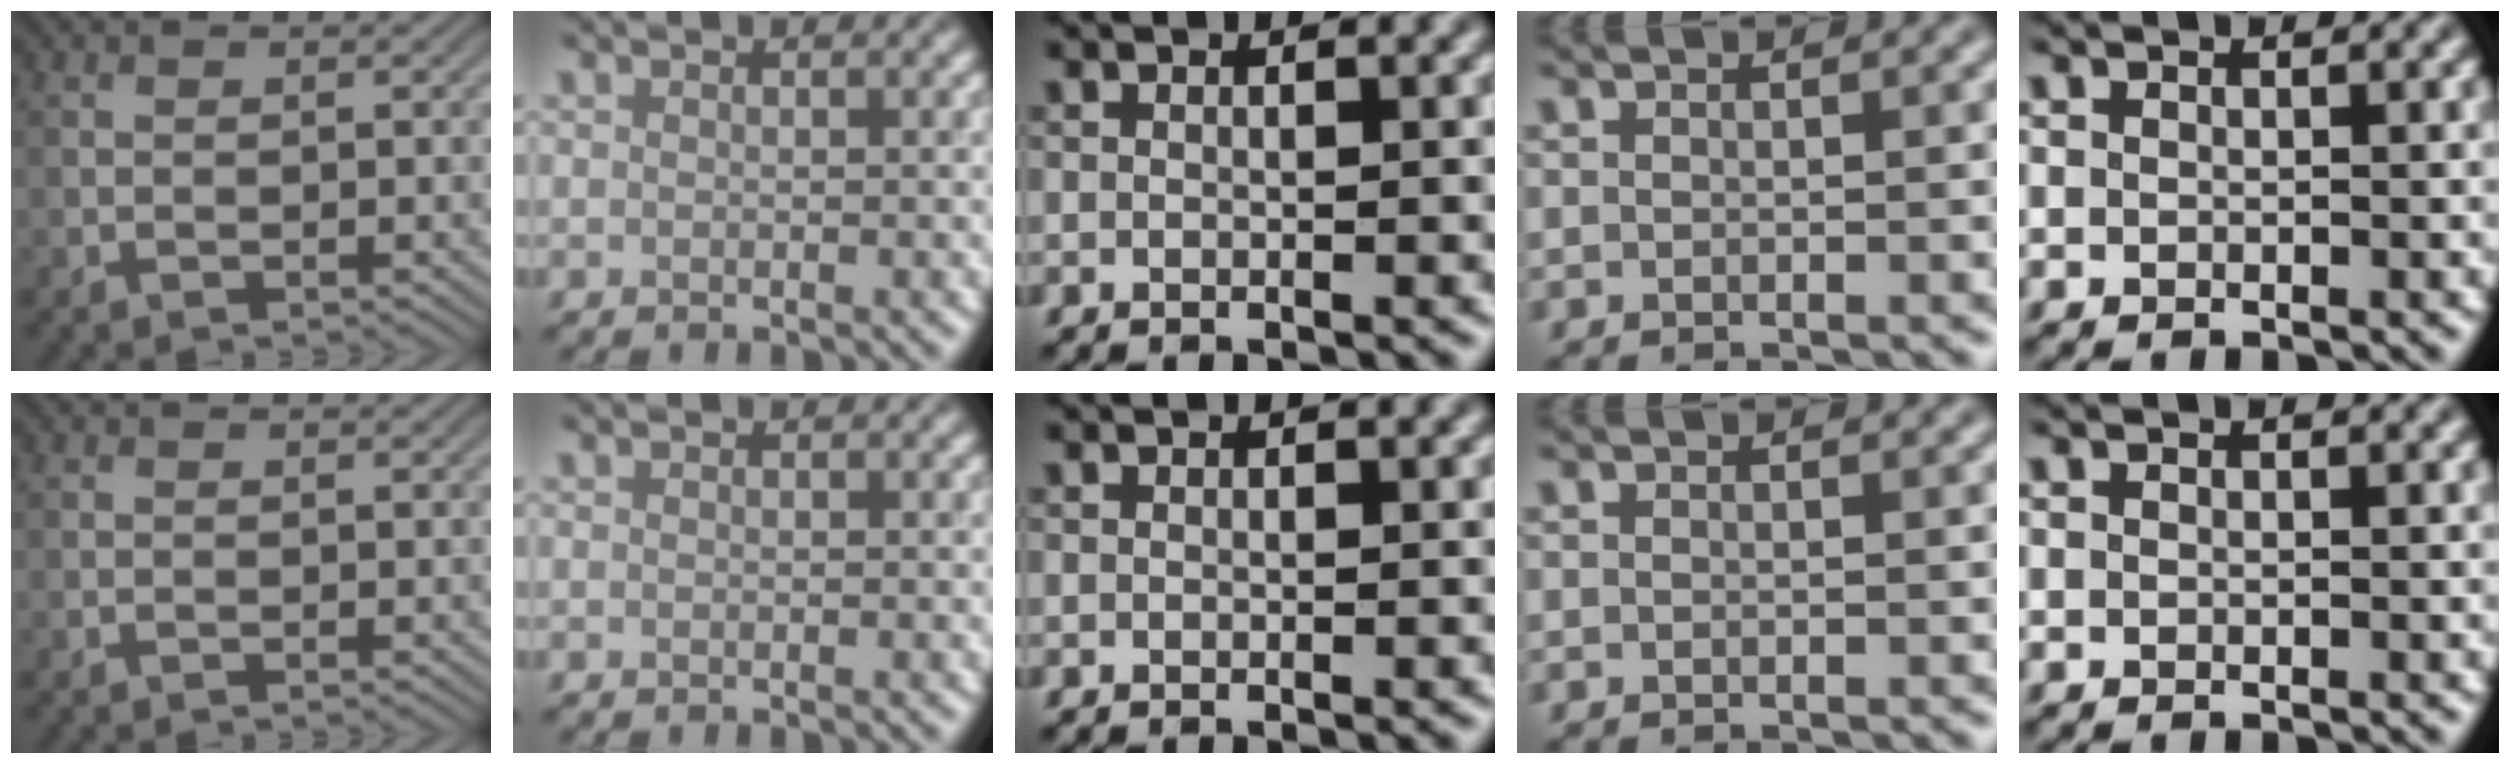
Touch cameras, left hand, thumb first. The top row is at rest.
{}